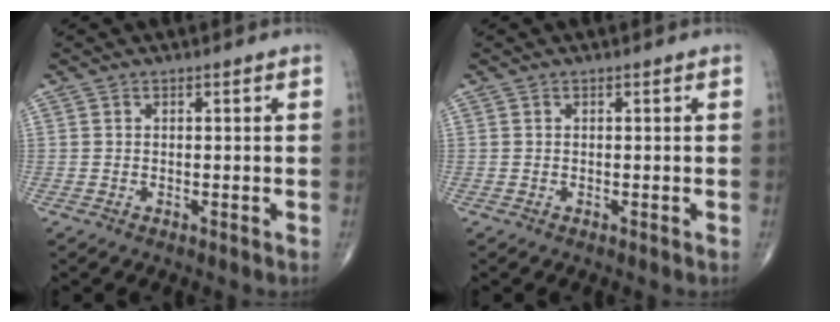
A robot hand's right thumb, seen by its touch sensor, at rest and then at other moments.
{"total": 0.0}